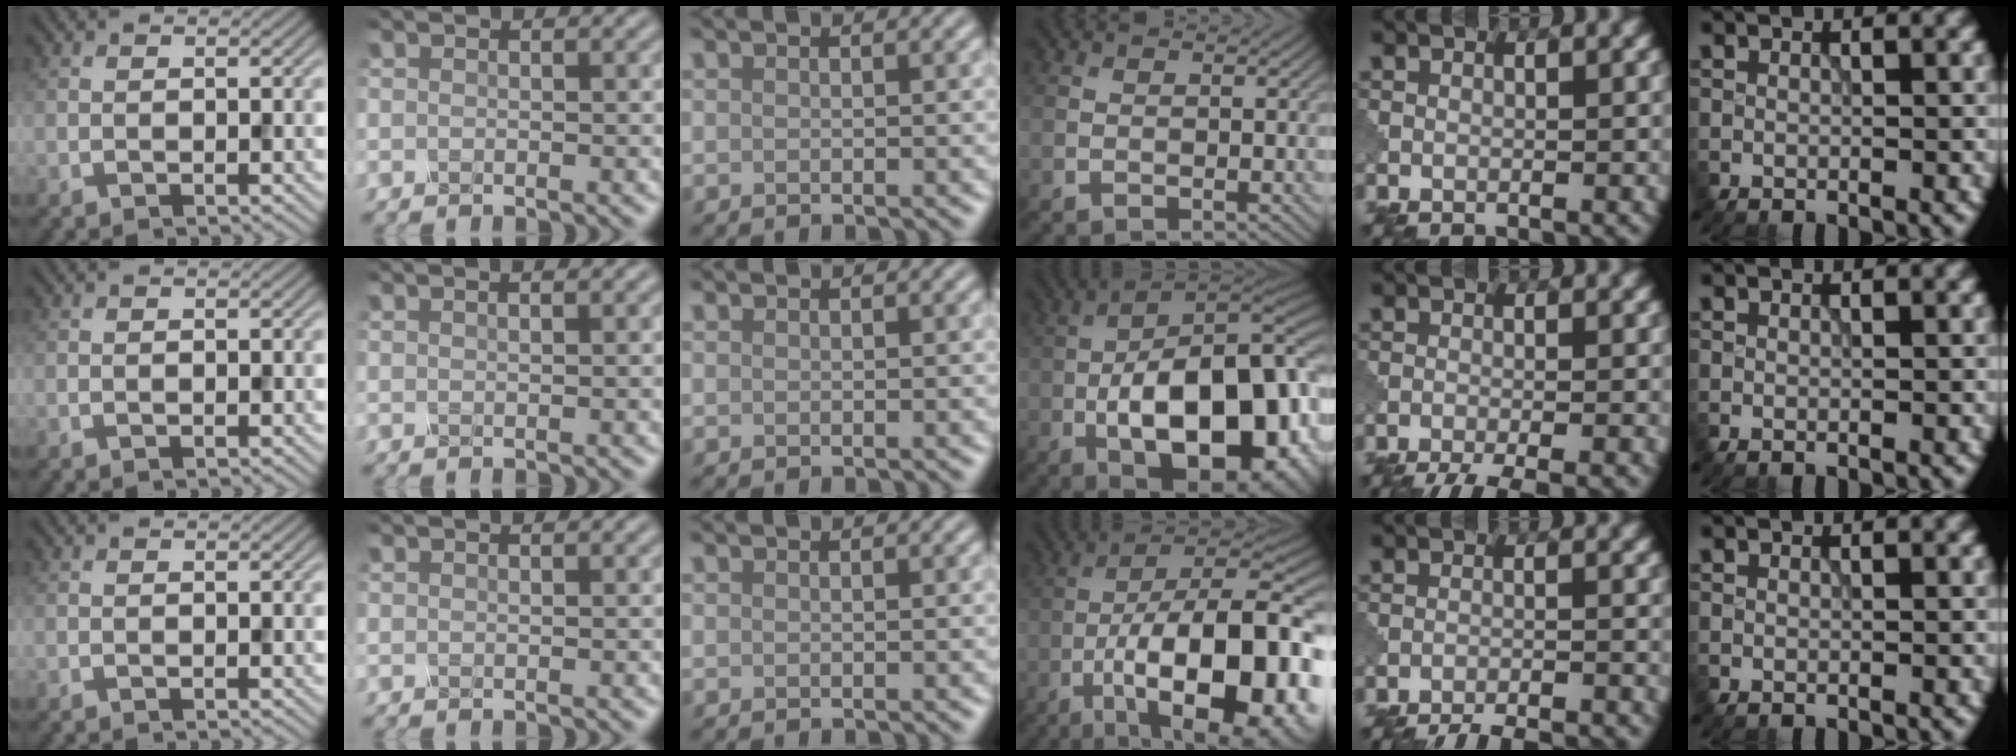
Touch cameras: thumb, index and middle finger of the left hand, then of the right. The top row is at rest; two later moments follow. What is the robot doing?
{"motion": "shake", "object": "sieve"}